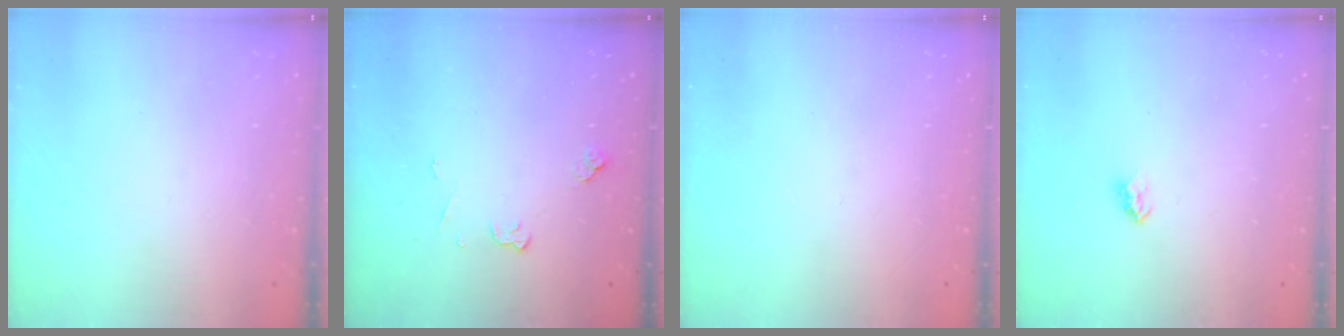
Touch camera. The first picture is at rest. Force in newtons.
{"total": 4.8, "press": 4.7, "slide": 0.7}
{"total": 0.0}
{"total": 2.4, "press": 2.4, "slide": 0.2}